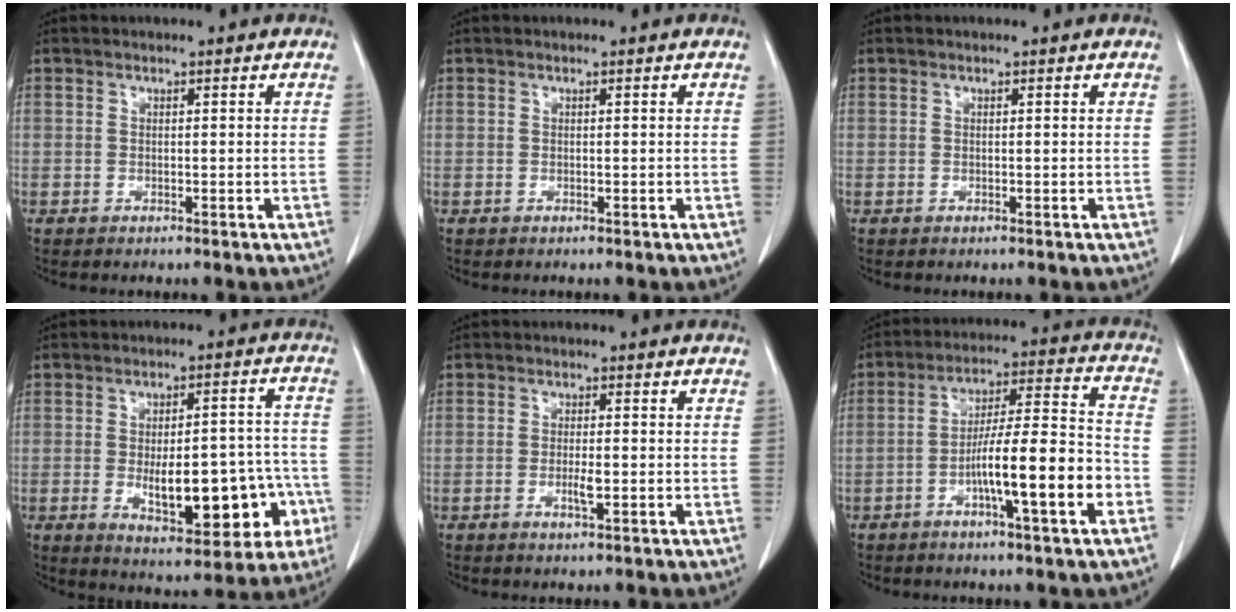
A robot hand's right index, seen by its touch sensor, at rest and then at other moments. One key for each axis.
{"total": 0.0}
{"total": 0.0}
{"total": 15.7, "fx": -4.5, "fy": 6.0, "fz": 13.8, "tx": -0.172, "ty": 0.026, "tz": -0.046}
{"total": 2.5, "fx": -0.8, "fy": 0.5, "fz": 2.4, "tx": -0.046, "ty": -0.001, "tz": -0.012}
{"total": 13.5, "fx": -4.9, "fy": 0.8, "fz": 12.6, "tx": -0.207, "ty": 0.009, "tz": -0.080}